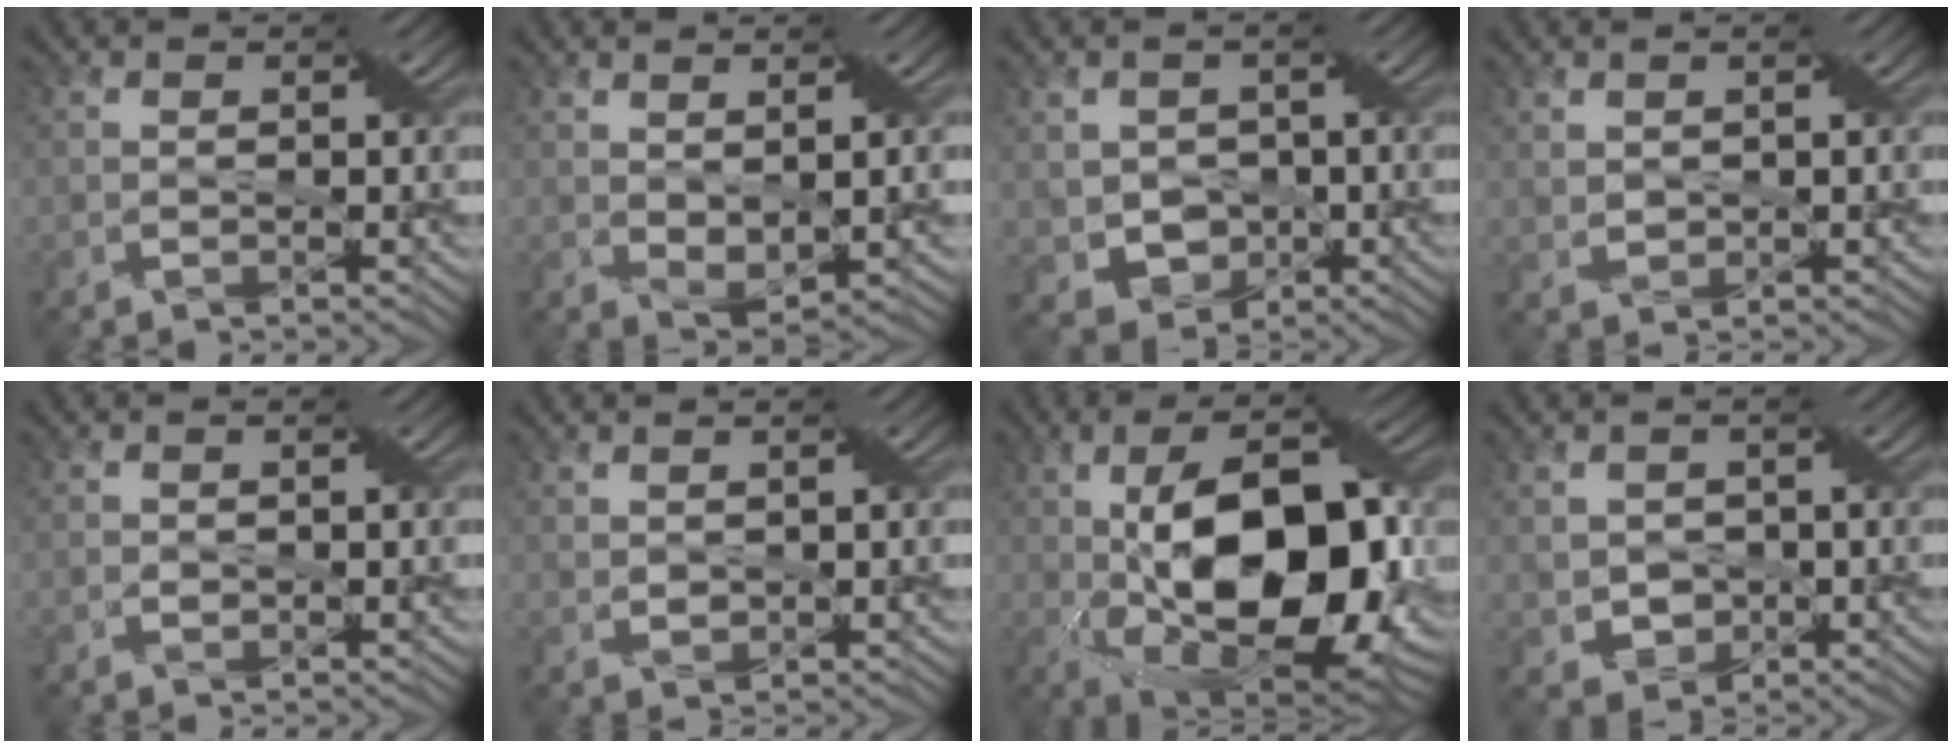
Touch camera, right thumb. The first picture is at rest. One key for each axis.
{"total": 3.2, "fx": 1.0, "fy": 1.1, "fz": 2.8, "tx": -0.072, "ty": -0.014, "tz": 0.031}
{"total": 4.5, "fx": 0.0, "fy": 4.1, "fz": 1.9, "tx": -0.064, "ty": -0.026, "tz": 0.002}
{"total": 1.4, "fx": 1.2, "fy": 0.6, "fz": 0.5, "tx": -0.034, "ty": -0.004, "tz": 0.031}
{"total": 0.0}
{"total": 1.3, "fx": 1.2, "fy": 0.3, "fz": 0.4, "tx": -0.031, "ty": -0.005, "tz": 0.034}
{"total": 15.1, "fx": 0.1, "fy": 6.7, "fz": 13.6, "tx": -0.226, "ty": 0.002, "tz": 0.012}
{"total": 2.8, "fx": 0.4, "fy": 2.6, "fz": 1.0, "tx": -0.055, "ty": -0.018, "tz": 0.013}